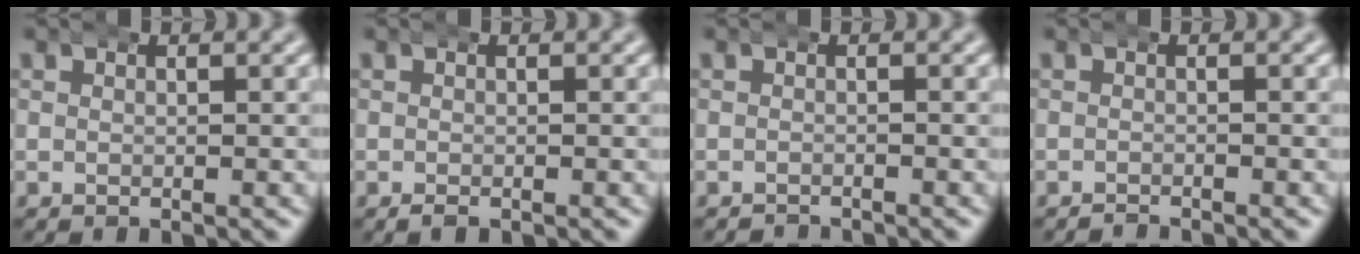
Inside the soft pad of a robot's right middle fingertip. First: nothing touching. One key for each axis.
{"total": 0.6, "fx": -0.5, "fy": 0.2, "fz": 0.4, "tx": -0.012, "ty": -0.004, "tz": -0.006}
{"total": 1.7, "fx": -1.7, "fy": 0.0, "fz": -0.1, "tx": -0.002, "ty": -0.010, "tz": -0.024}
{"total": 1.3, "fx": -1.3, "fy": 0.0, "fz": 0.0, "tx": -0.003, "ty": -0.007, "tz": -0.020}